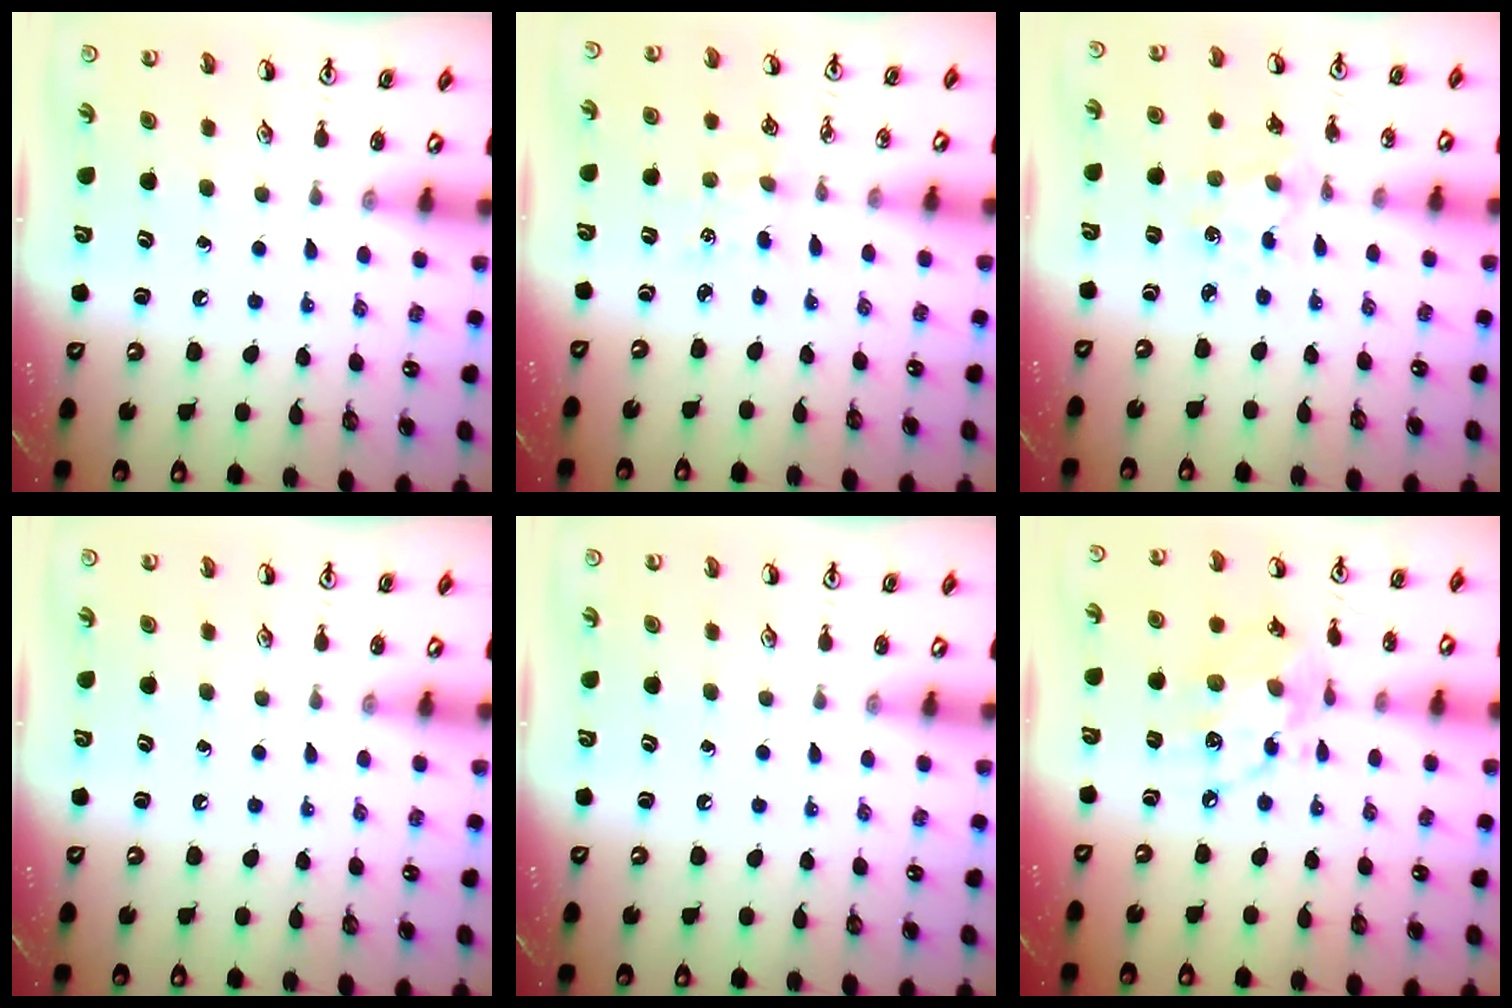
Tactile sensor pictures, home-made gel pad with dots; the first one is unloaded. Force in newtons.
{"total": 2.7, "press": 2.7, "slide": 0.4}
{"total": 1.8, "press": 1.8, "slide": 0.4}
{"total": 0.0}
{"total": 0.0}
{"total": 13.0, "press": 13.0, "slide": 1.0}